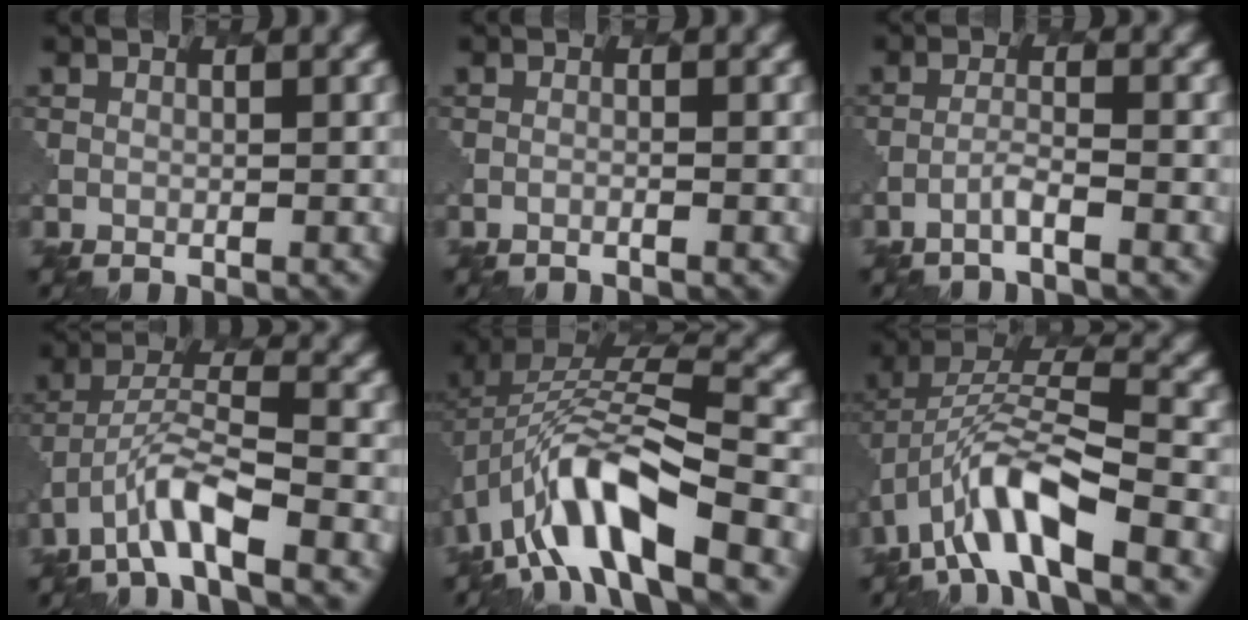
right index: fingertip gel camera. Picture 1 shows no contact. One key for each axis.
{"total": 0.6, "fx": -0.5, "fy": 0.1, "fz": 0.4, "tx": 0.001, "ty": -0.001, "tz": -0.016}
{"total": 1.6, "fx": -1.1, "fy": 0.0, "fz": 1.2, "tx": -0.018, "ty": 0.006, "tz": -0.032}
{"total": 5.5, "fx": -3.4, "fy": 1.3, "fz": 4.1, "tx": -0.080, "ty": 0.004, "tz": -0.066}
{"total": 10.8, "fx": -4.7, "fy": 4.1, "fz": 8.9, "tx": -0.150, "ty": 0.018, "tz": -0.086}
{"total": 9.6, "fx": -4.9, "fy": 3.1, "fz": 7.6, "tx": -0.139, "ty": 0.015, "tz": -0.092}